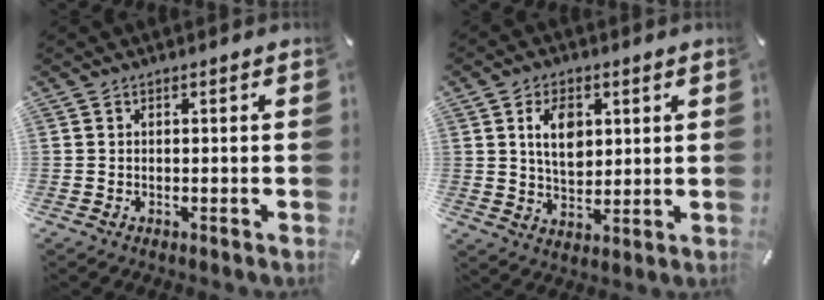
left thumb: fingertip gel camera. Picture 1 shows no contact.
{"total": 8.3, "force": [2.6, 5.6, 5.6], "torque": [-0.090, 0.002, 0.043]}